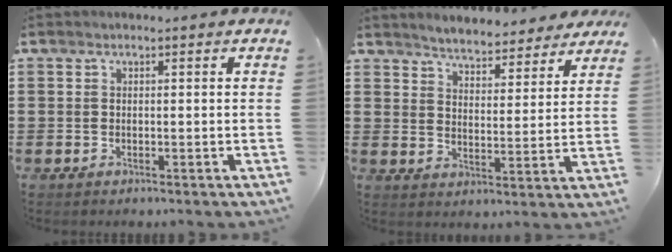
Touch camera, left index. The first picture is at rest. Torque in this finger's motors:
{"motor_torque": [-0.37, 0.46, -0.08, -0.05]}